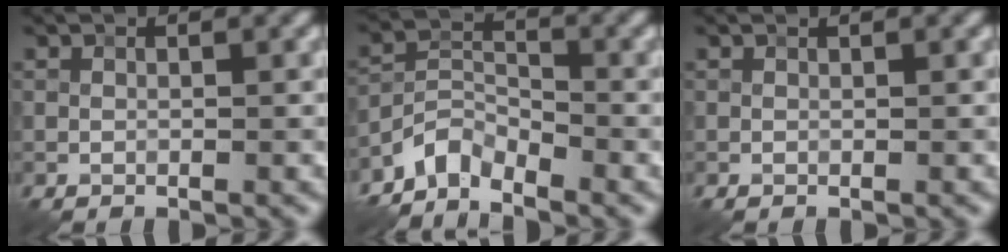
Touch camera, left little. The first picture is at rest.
{"total": 3.4, "force": [-3.2, 1.1, 0.9], "torque": [-0.014, 0.007, -0.074]}
{"total": 0.0}